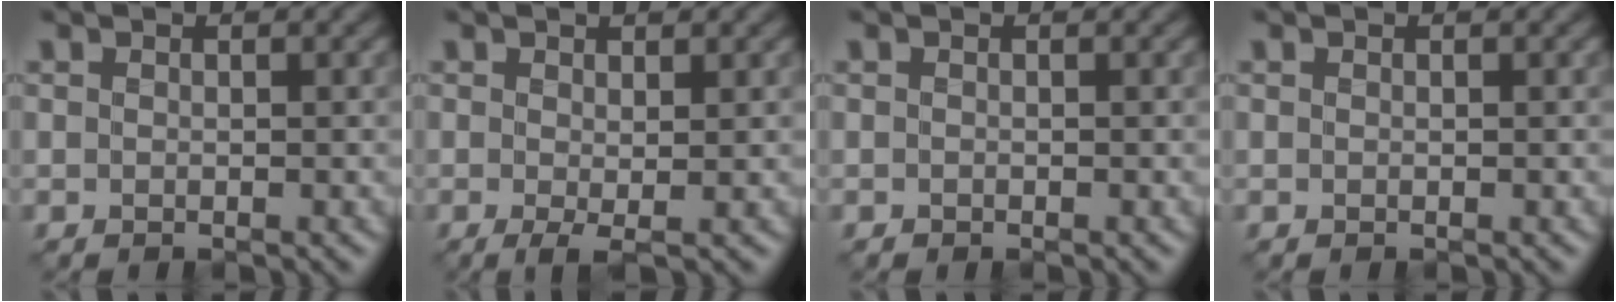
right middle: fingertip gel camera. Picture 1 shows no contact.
{"total": 1.6, "force": [0.0, 0.2, 1.6], "torque": [-0.029, -0.008, -0.002]}
{"total": 0.0}
{"total": 0.0}